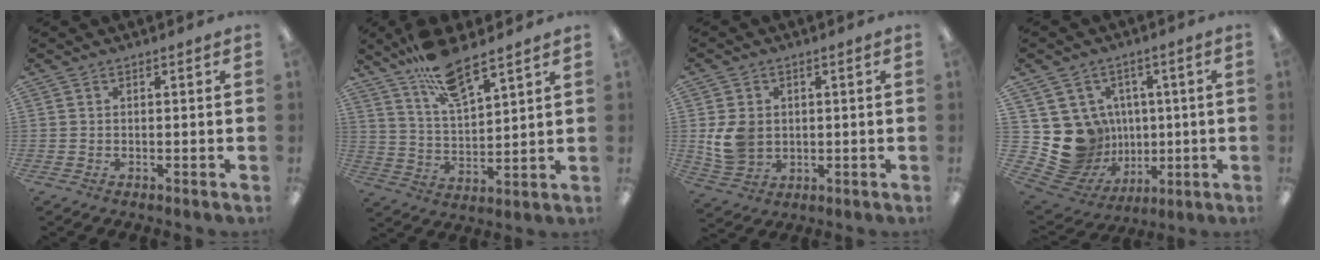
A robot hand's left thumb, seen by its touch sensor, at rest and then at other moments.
{"total": 12.2, "force": [9.5, 3.4, 6.8], "torque": [-0.124, -0.050, 0.170]}
{"total": 7.6, "force": [0.6, 6.3, 4.2], "torque": [-0.085, 0.005, 0.013]}
{"total": 14.2, "force": [0.0, 13.7, 3.8], "torque": [-0.098, -0.019, 0.034]}